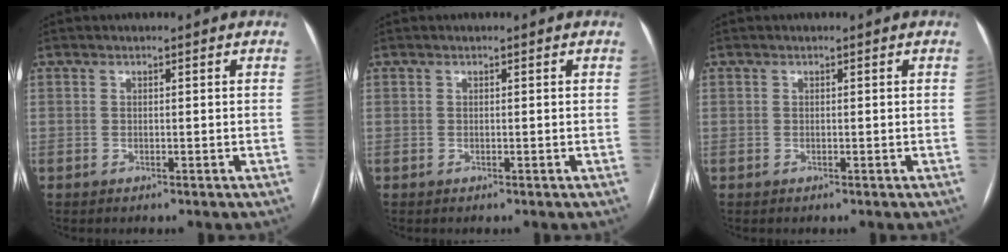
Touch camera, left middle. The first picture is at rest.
{"total": 0.0}
{"total": 0.0}